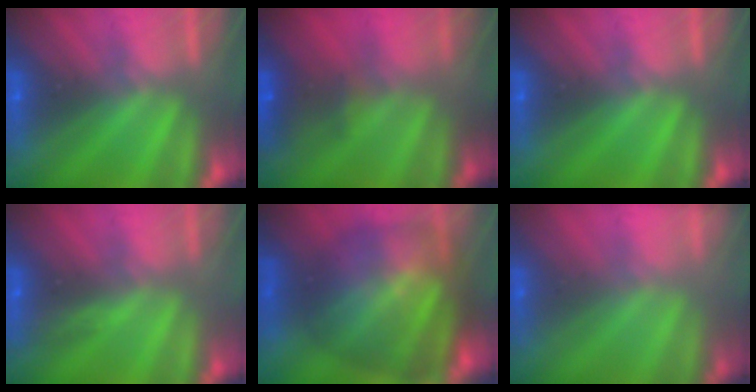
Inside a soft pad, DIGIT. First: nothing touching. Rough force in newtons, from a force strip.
{"total": 4.9}
{"total": 0.0}
{"total": 2.9}
{"total": 8.3}
{"total": 1.7}